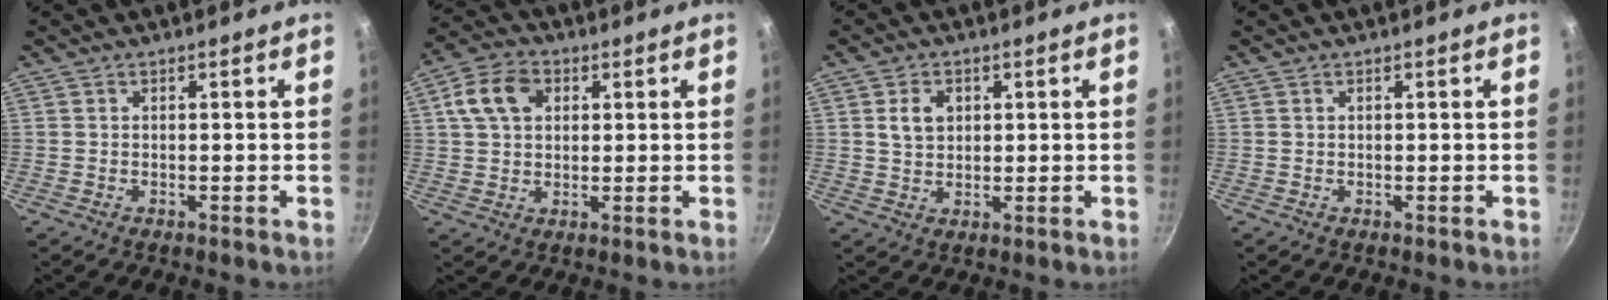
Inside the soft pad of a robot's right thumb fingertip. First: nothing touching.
{"total": 8.9, "force": [2.6, 6.6, 5.4], "torque": [-0.088, 0.011, 0.037]}
{"total": 4.8, "force": [1.3, 3.6, 2.9], "torque": [-0.036, -0.002, 0.025]}
{"total": 0.0}